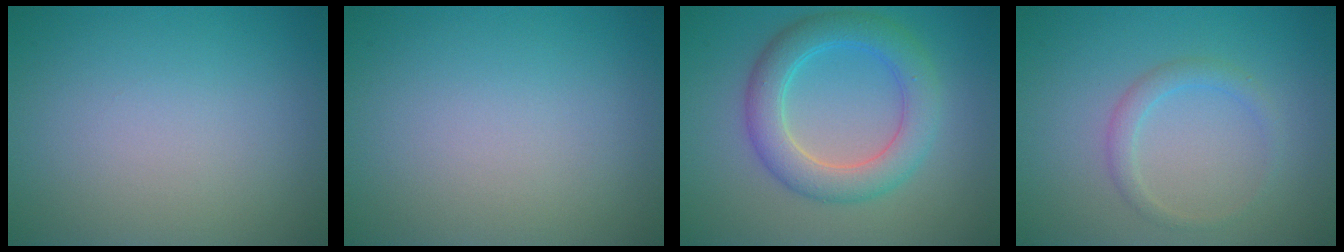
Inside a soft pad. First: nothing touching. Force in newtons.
{"total": 0.0}
{"total": 5.2, "press": 5.2, "slide": 0.2}
{"total": 1.6, "press": 1.6, "slide": 0.1}